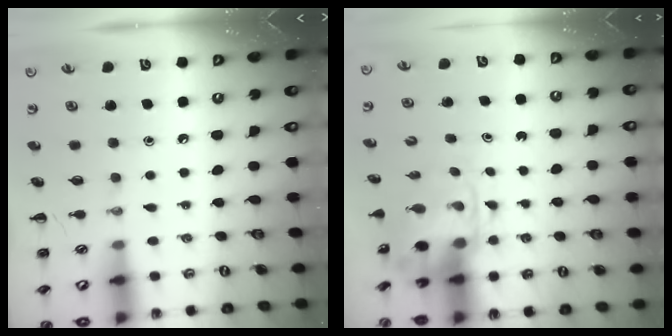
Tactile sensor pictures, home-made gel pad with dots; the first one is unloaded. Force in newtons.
{"total": 3.9, "press": 3.8, "slide": 0.8}